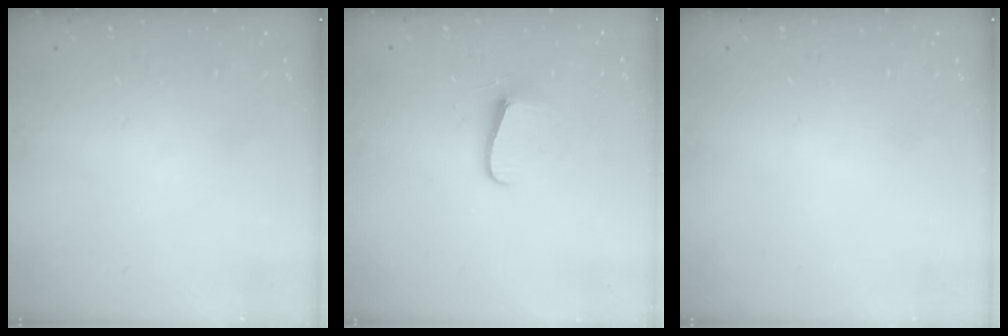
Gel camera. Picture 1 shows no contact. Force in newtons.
{"total": 7.2, "press": 7.2, "slide": 0.5}
{"total": 0.0}